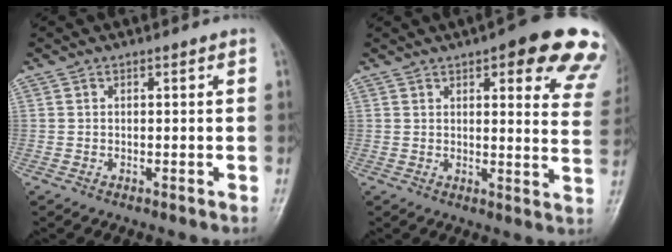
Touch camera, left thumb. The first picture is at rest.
{"total": 18.2, "force": [10.9, 5.4, 13.6], "torque": [-0.127, -0.033, 0.111]}